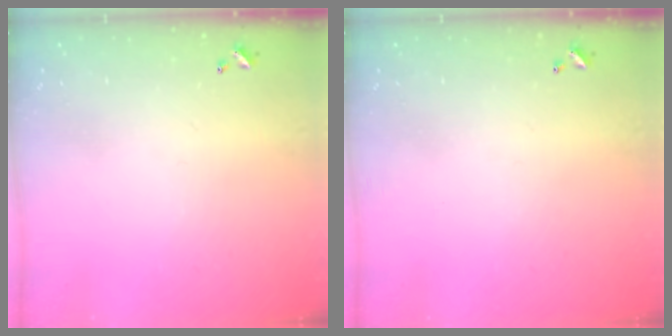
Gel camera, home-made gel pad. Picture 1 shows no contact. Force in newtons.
{"total": 0.0}